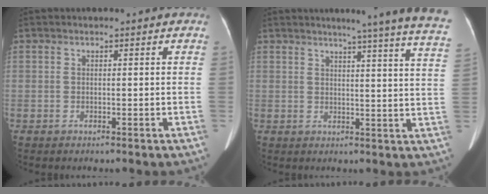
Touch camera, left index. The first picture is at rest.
{"total": 17.5, "force": [15.2, -1.3, 8.5], "torque": [-0.109, -0.063, 0.163]}